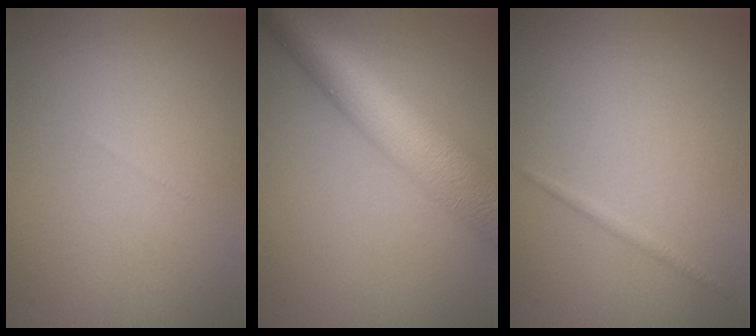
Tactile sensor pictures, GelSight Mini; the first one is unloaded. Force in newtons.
{"total": 10.1, "press": 10.1, "slide": 0.3}
{"total": 0.7, "press": 0.7, "slide": 0.0}